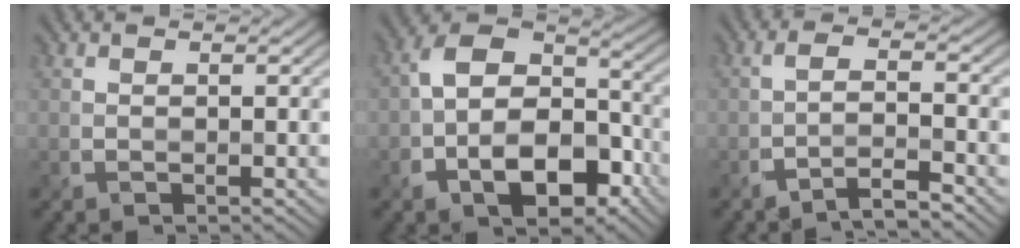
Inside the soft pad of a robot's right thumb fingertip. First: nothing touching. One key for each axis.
{"total": 11.9, "fx": -4.4, "fy": 7.5, "fz": 8.2, "tx": -0.142, "ty": -0.015, "tz": -0.071}
{"total": 4.2, "fx": -3.2, "fy": 0.6, "fz": 2.7, "tx": -0.039, "ty": 0.016, "tz": -0.068}